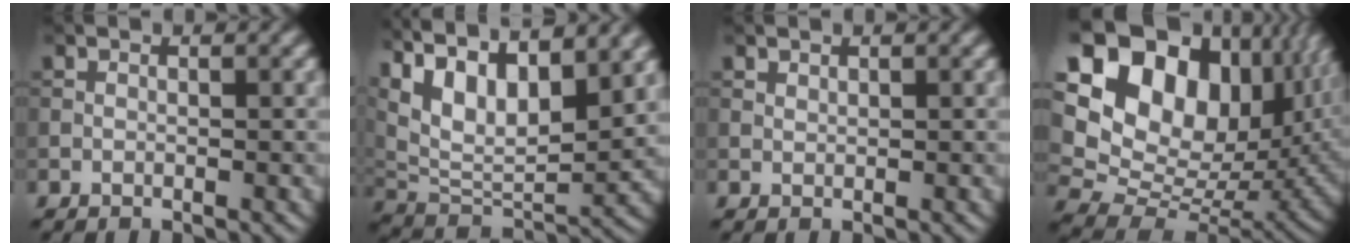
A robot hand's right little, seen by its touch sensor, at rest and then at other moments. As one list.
[{"total": 14.2, "force": [7.6, 6.2, 10.3], "torque": [-0.202, 0.035, 0.119]}, {"total": 0.6, "force": [0.5, 0.2, 0.1], "torque": [-0.003, -0.001, 0.012]}, {"total": 19.7, "force": [8.0, 13.0, 12.4], "torque": [-0.244, 0.050, 0.148]}]